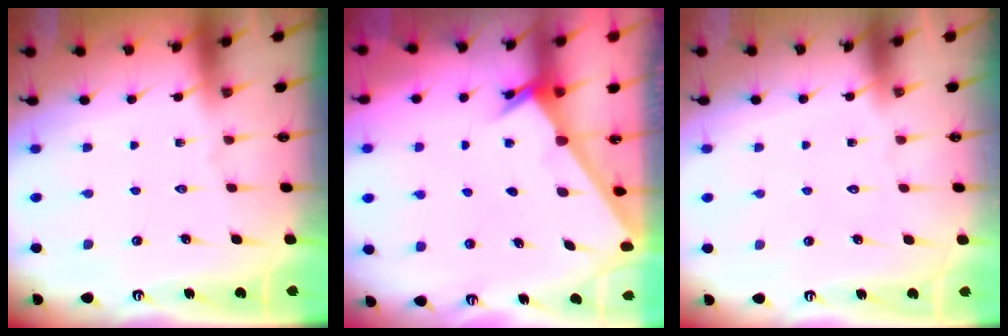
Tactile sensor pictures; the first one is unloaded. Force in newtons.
{"total": 2.6, "press": 2.6, "slide": 0.2}
{"total": 1.5, "press": 1.5, "slide": 0.0}